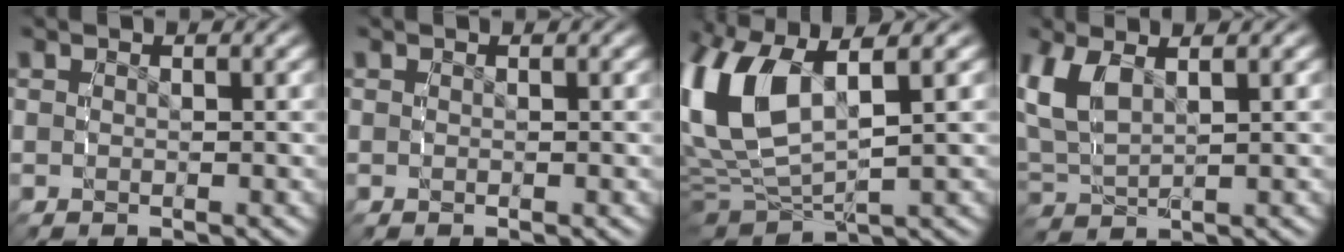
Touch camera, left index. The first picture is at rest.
{"total": 0.0}
{"total": 8.4, "force": [1.6, 5.1, 6.4], "torque": [-0.168, -0.003, 0.035]}
{"total": 4.9, "force": [1.7, 3.2, 3.2], "torque": [-0.110, -0.009, 0.042]}